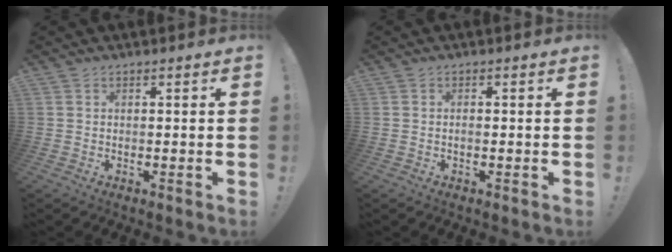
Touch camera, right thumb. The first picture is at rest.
{"total": 0.7, "force": [-0.4, 0.3, 0.5], "torque": [-0.009, 0.002, -0.007]}